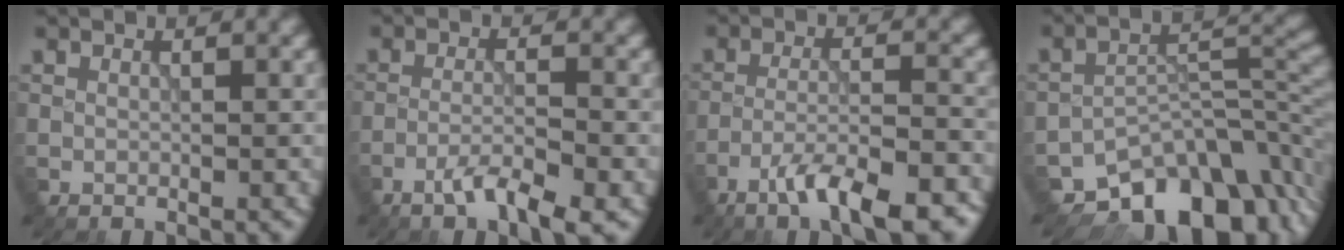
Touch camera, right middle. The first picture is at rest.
{"total": 4.0, "force": [-2.5, 0.6, 3.0], "torque": [-0.056, 0.003, -0.052]}
{"total": 8.6, "force": [-5.9, 2.0, 6.0], "torque": [-0.097, 0.003, -0.097]}
{"total": 12.5, "force": [-9.4, 5.9, 5.8], "torque": [-0.076, -0.013, -0.146]}